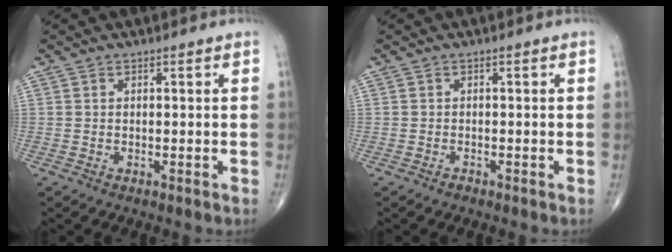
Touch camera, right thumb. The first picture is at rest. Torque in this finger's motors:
{"motor_torque": [0.21, -0.03, -0.04, -0.08, 0.02]}